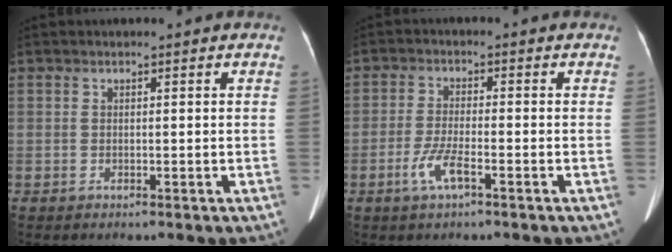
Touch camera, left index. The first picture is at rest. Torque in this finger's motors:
{"motor_torque": [0.64, 0.40, 0.26, 0.09]}